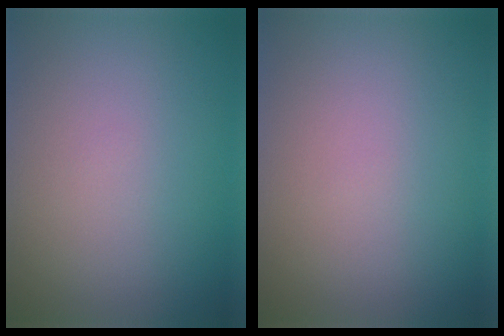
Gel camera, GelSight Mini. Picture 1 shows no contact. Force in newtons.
{"total": 0.0}